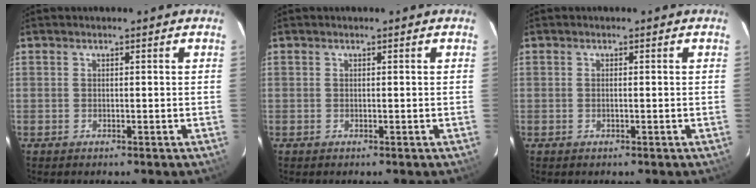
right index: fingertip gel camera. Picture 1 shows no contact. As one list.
[{"total": 0.0}, {"total": 0.6, "force": [-0.1, -0.1, 0.6], "torque": [-0.012, 0.001, -0.002]}]